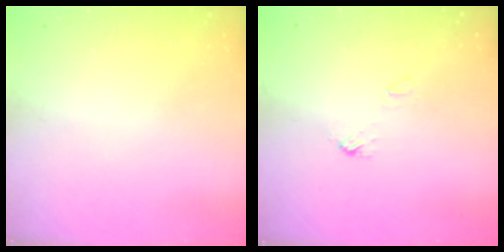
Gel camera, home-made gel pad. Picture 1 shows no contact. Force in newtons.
{"total": 4.0, "press": 4.0, "slide": 0.3}